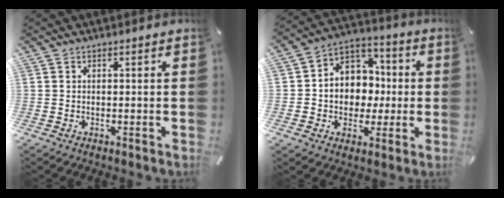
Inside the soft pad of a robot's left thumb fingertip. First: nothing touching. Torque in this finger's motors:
{"motor_torque": [2.04, 2.22, 0.76, 0.63, 0.12]}